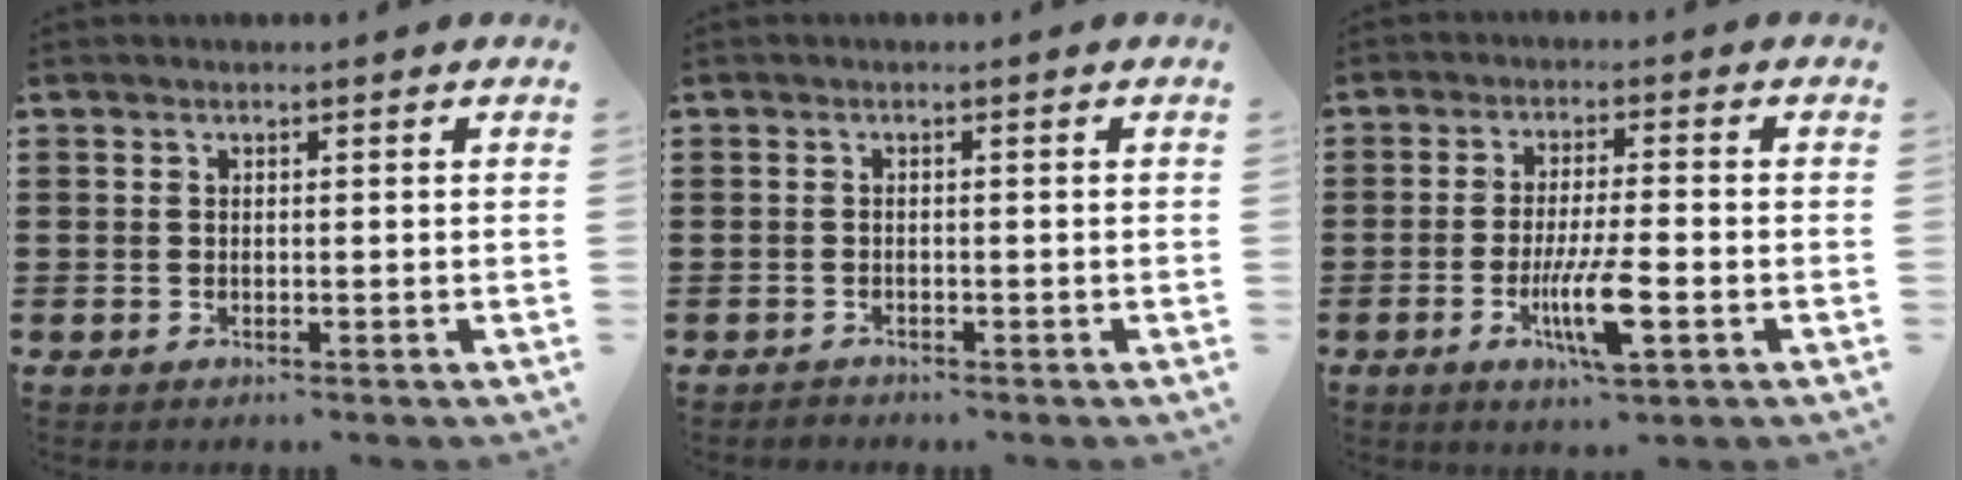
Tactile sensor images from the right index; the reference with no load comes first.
{"total": 1.0, "force": [-1.0, 0.2, 0.0], "torque": [-0.003, 0.001, -0.021]}
{"total": 8.1, "force": [-2.8, 1.4, 7.5], "torque": [-0.146, -0.017, -0.050]}